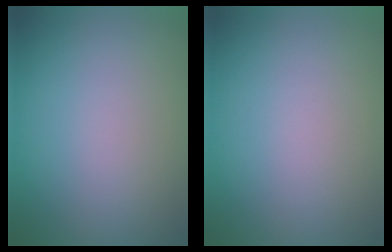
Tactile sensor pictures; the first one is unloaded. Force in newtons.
{"total": 0.0}